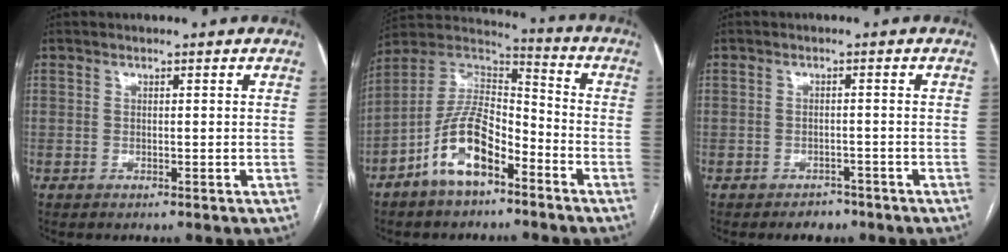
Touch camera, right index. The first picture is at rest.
{"total": 12.5, "force": [-6.6, 5.2, 9.3], "torque": [-0.187, 0.018, -0.123]}
{"total": 2.7, "force": [-2.1, 1.5, 0.8], "torque": [-0.016, 0.003, -0.024]}